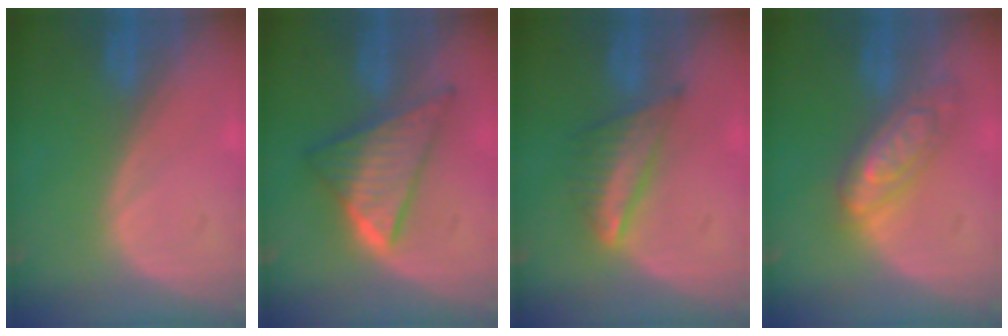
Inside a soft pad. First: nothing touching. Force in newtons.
{"total": 8.8, "press": 8.8, "slide": 0.6}
{"total": 6.5, "press": 5.8, "slide": 2.9}
{"total": 7.3, "press": 7.3, "slide": 0.5}